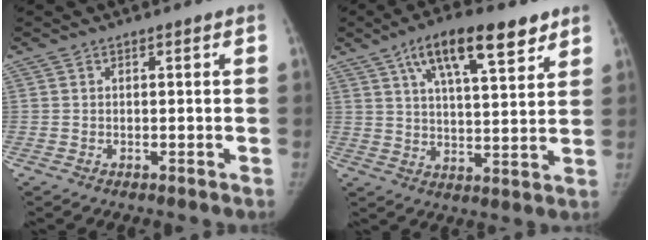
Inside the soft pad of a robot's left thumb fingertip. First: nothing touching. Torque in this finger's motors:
{"motor_torque": [0.16, 0.35, 1.14, -0.84, 0.11]}